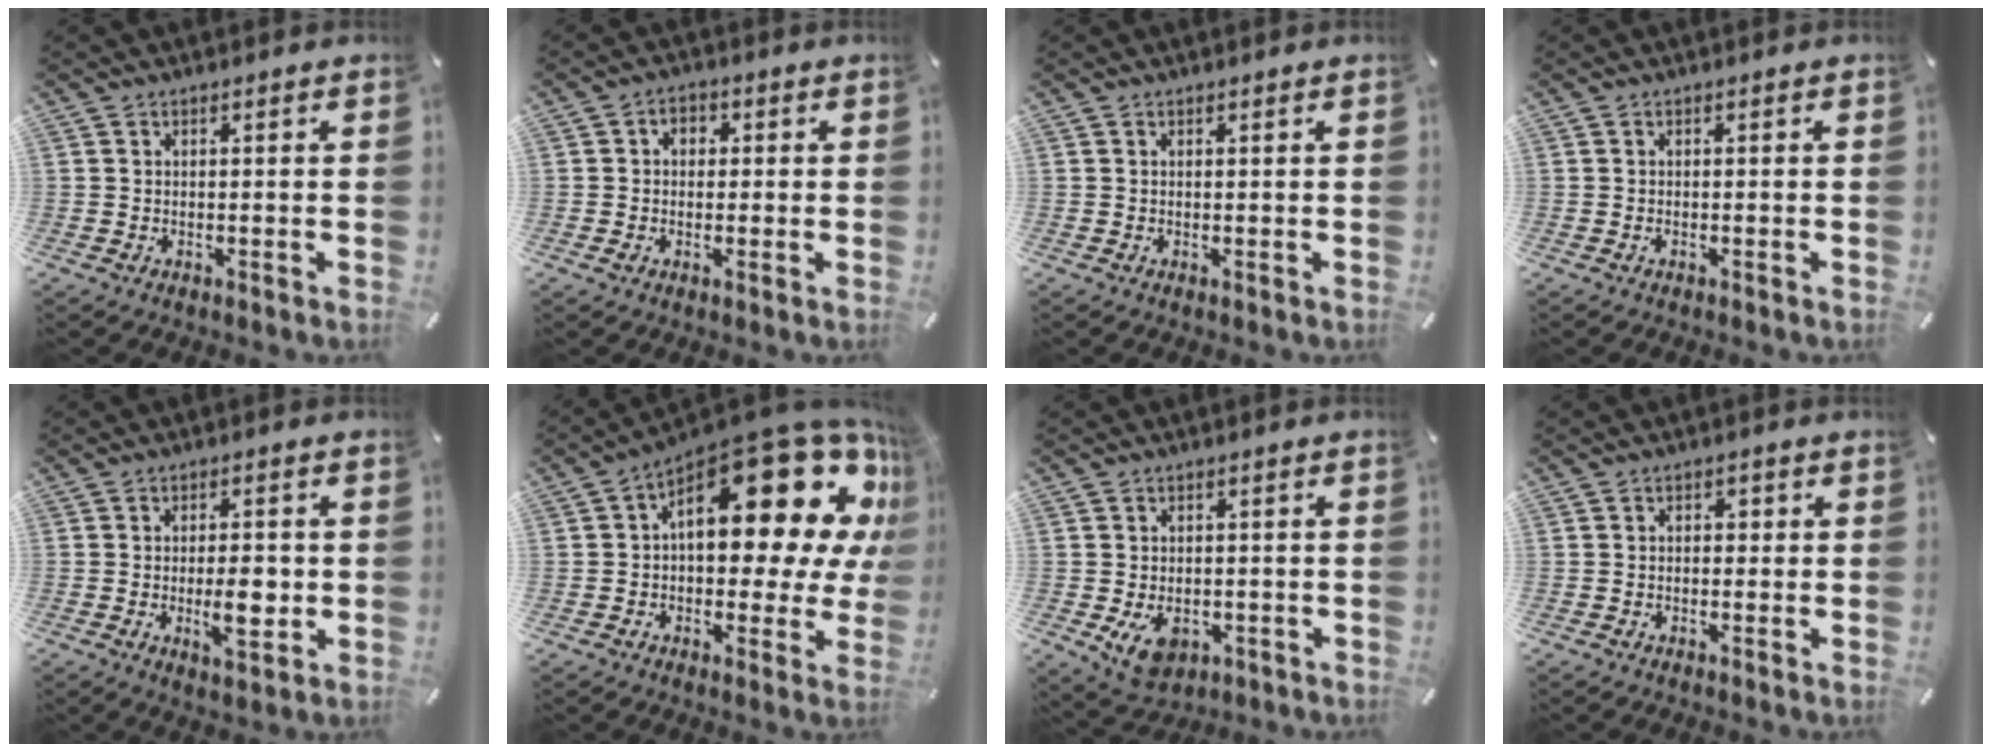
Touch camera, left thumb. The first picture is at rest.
{"total": 3.1, "force": [-0.5, 2.5, 1.8], "torque": [-0.016, 0.005, -0.014]}
{"total": 0.0}
{"total": 0.5, "force": [-0.3, 0.2, 0.4], "torque": [-0.009, -0.002, -0.006]}
{"total": 7.6, "force": [-1.0, 3.5, 6.7], "torque": [-0.099, -0.009, -0.018]}
{"total": 26.2, "force": [10.1, 12.4, 20.7], "torque": [-0.271, -0.085, 0.174]}
{"total": 6.7, "force": [-2.0, 4.9, 4.1], "torque": [-0.066, -0.001, -0.038]}
{"total": 1.6, "force": [-0.4, 1.3, 0.8], "torque": [-0.016, 0.008, -0.011]}